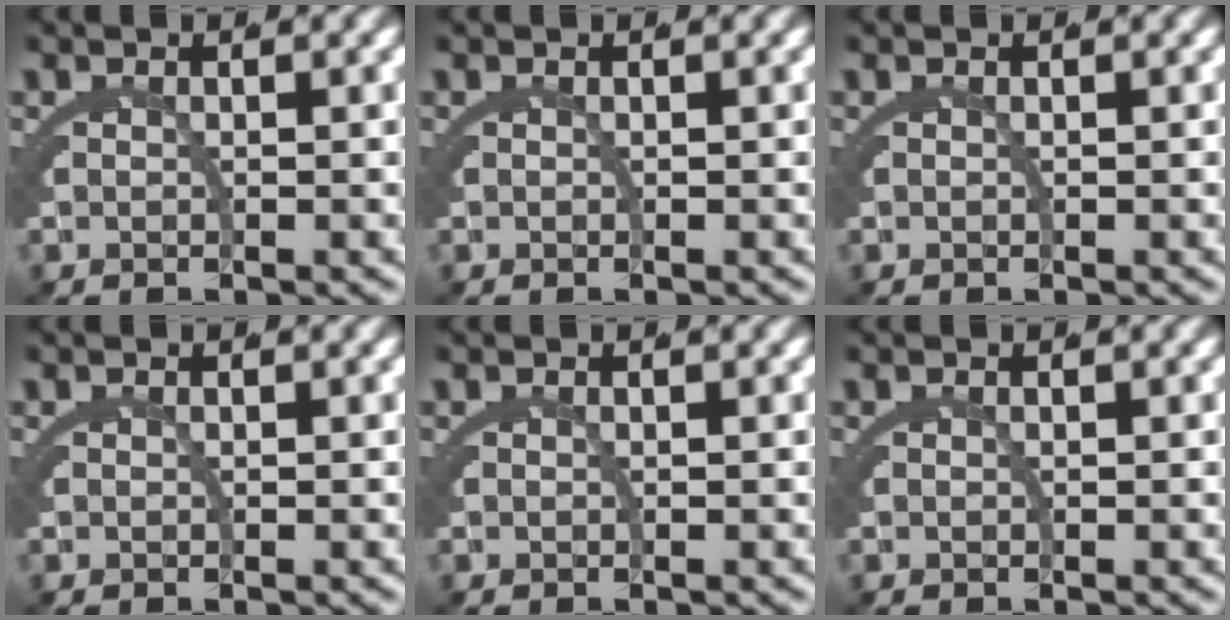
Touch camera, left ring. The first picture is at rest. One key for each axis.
{"total": 0.0}
{"total": 0.0}
{"total": 0.0}
{"total": 0.0}
{"total": 0.0}